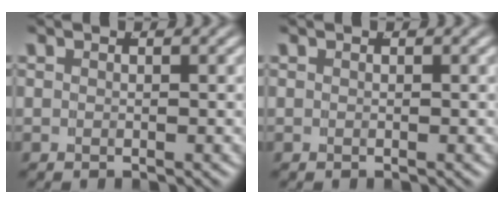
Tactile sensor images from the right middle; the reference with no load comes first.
{"total": 0.0}